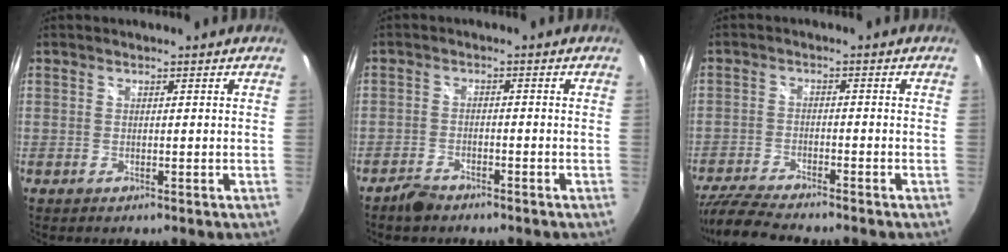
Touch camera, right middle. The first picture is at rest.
{"total": 3.6, "force": [-3.1, 1.4, 1.3], "torque": [-0.042, 0.001, -0.058]}
{"total": 9.0, "force": [-8.1, 0.5, 3.9], "torque": [-0.104, -0.022, -0.146]}